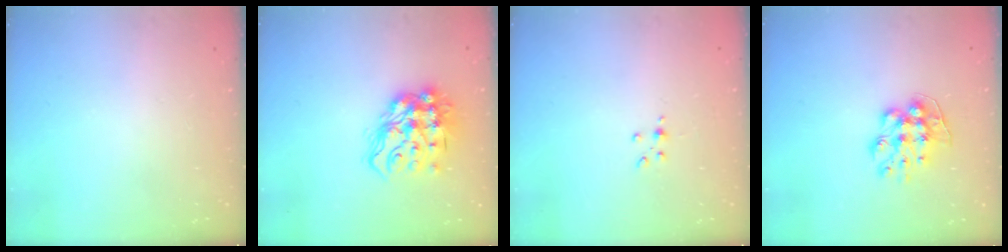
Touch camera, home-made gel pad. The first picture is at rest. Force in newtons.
{"total": 17.0, "press": 16.9, "slide": 1.6}
{"total": 2.0, "press": 1.9, "slide": 0.5}
{"total": 9.2, "press": 9.2, "slide": 0.1}